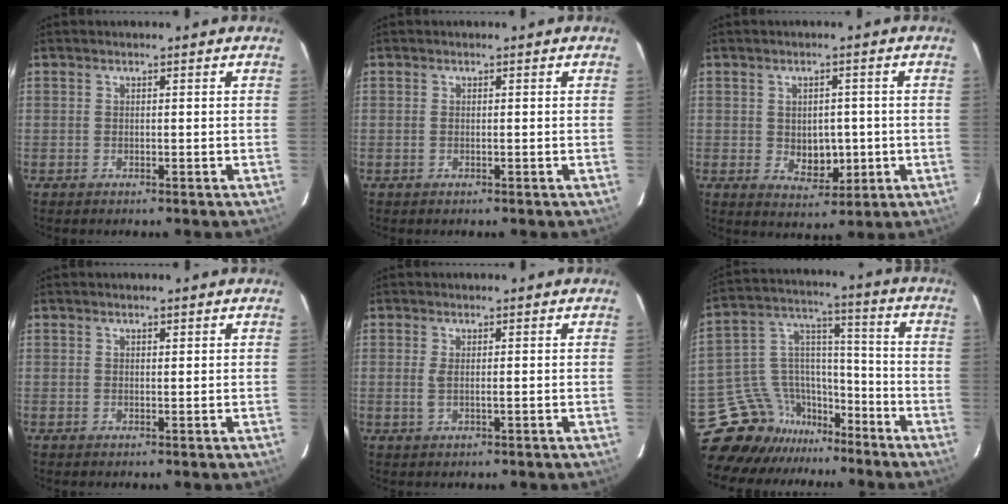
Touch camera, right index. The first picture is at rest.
{"total": 0.0}
{"total": 5.4, "force": [-0.5, 3.5, 4.1], "torque": [-0.052, -0.002, 0.005]}
{"total": 0.5, "force": [0.4, 0.1, 0.3], "torque": [-0.007, 0.000, 0.006]}
{"total": 1.7, "force": [0.1, 0.3, 1.7], "torque": [-0.040, -0.004, 0.005]}
{"total": 13.4, "force": [-10.7, 7.9, 1.0], "torque": [-0.022, 0.095, -0.183]}